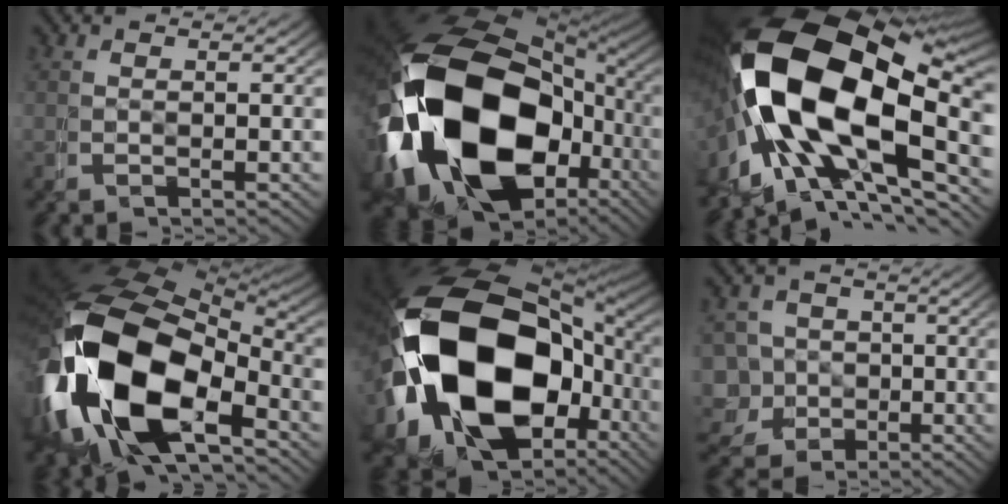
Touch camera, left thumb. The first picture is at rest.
{"total": 29.3, "force": [-3.5, 18.7, 22.4], "torque": [-0.430, -0.078, -0.024]}
{"total": 26.0, "force": [0.1, 15.8, 20.7], "torque": [-0.399, -0.045, 0.012]}
{"total": 24.0, "force": [-2.1, 15.0, 18.6], "torque": [-0.380, -0.045, -0.019]}
{"total": 26.8, "force": [-3.0, 17.0, 20.4], "torque": [-0.412, -0.078, -0.011]}
{"total": 9.4, "force": [-2.6, 8.3, 3.3], "torque": [-0.103, -0.045, -0.038]}